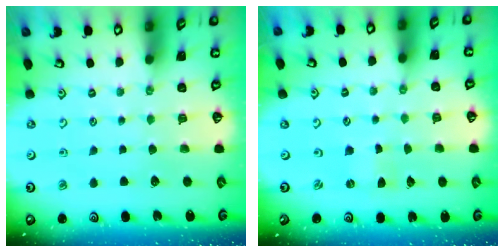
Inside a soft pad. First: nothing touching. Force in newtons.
{"total": 0.0}